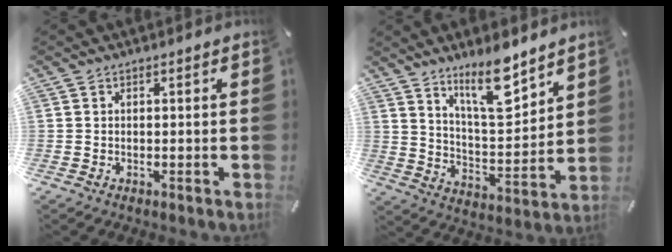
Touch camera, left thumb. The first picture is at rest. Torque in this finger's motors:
{"motor_torque": [2.17, 1.26, 1.27, -1.50, 0.47]}